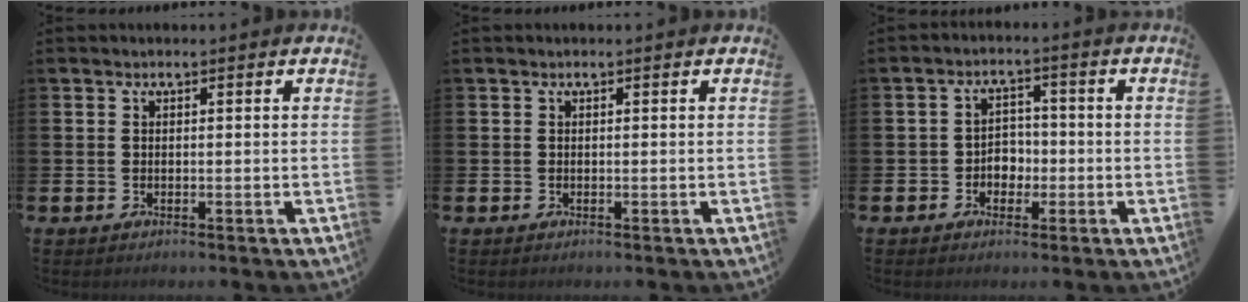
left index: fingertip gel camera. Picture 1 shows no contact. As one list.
[{"total": 0.0}, {"total": 3.1, "force": [-1.3, 2.5, 1.2], "torque": [-0.018, 0.006, -0.033]}]